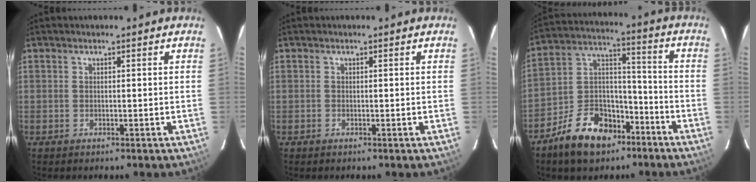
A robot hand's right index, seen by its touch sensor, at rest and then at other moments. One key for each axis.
{"total": 0.0}
{"total": 14.7, "fx": -9.3, "fy": 8.5, "fz": 7.6, "tx": -0.158, "ty": 0.041, "tz": -0.147}